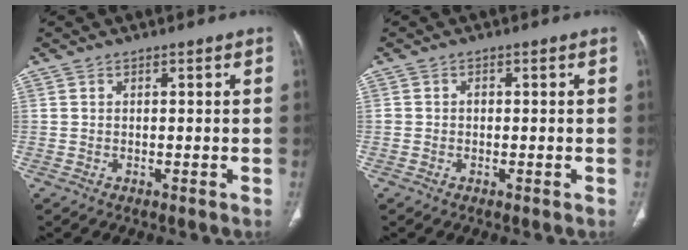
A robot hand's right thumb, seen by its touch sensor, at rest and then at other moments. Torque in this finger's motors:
{"motor_torque": [0.05, -0.15, 0.21, 0.16, 0.00]}